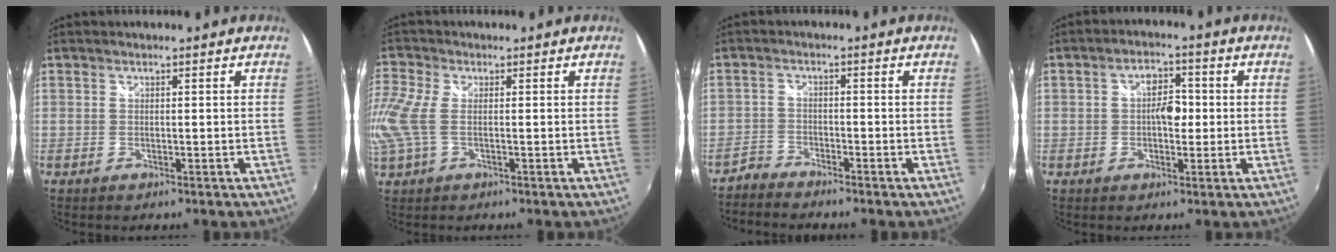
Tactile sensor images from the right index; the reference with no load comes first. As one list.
[{"total": 6.1, "force": [-0.4, 2.6, 5.5], "torque": [-0.134, 0.002, -0.004]}, {"total": 2.8, "force": [-2.4, -1.2, -0.7], "torque": [0.012, -0.011, -0.052]}, {"total": 4.9, "force": [-0.2, 3.1, 3.7], "torque": [-0.056, 0.011, -0.004]}]